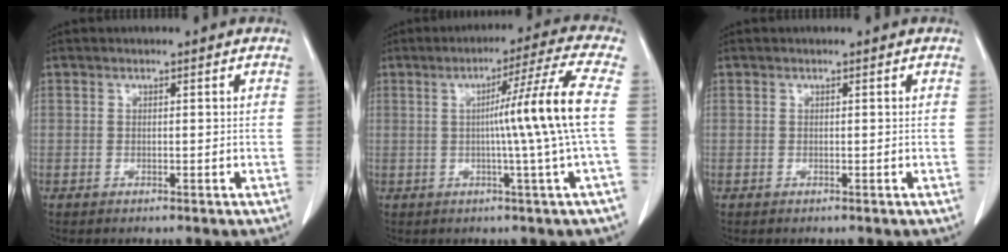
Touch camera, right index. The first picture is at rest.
{"total": 10.8, "force": [0.0, -3.2, 10.3], "torque": [-0.153, -0.002, 0.007]}
{"total": 0.0}